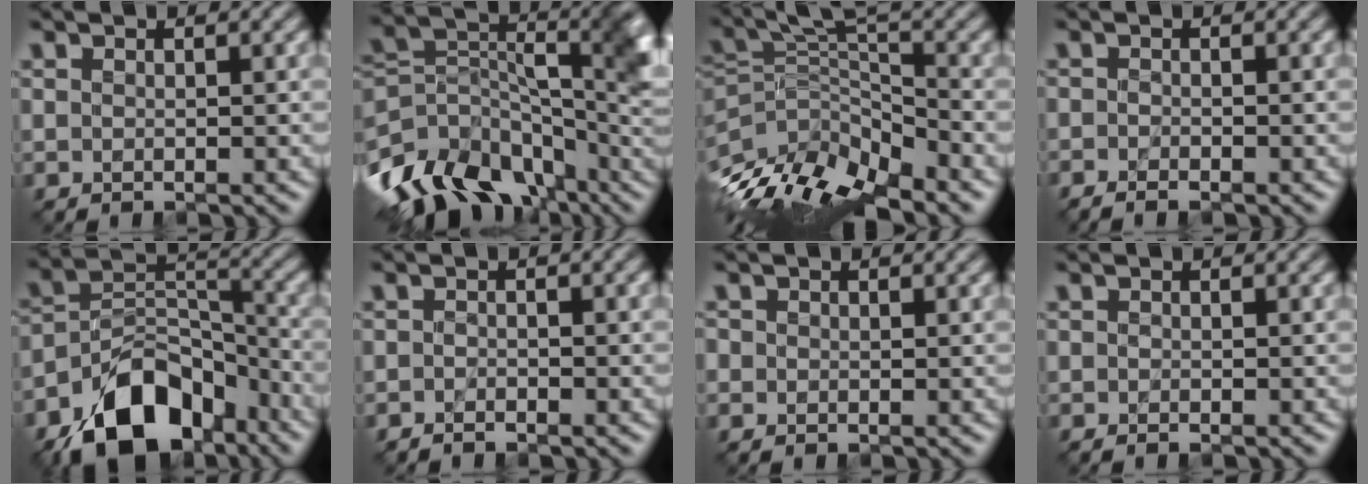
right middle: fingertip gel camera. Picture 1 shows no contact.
{"total": 12.8, "force": [-6.1, 7.8, 8.1], "torque": [-0.159, -0.001, -0.121]}
{"total": 10.3, "force": [-7.1, 3.3, 6.7], "torque": [-0.136, -0.007, -0.129]}
{"total": 1.7, "force": [-1.3, 0.4, 1.1], "torque": [-0.013, -0.006, -0.022]}
{"total": 11.0, "force": [-7.6, 6.0, 5.3], "torque": [-0.090, 0.000, -0.146]}
{"total": 1.2, "force": [-1.1, 0.2, 0.5], "torque": [-0.012, -0.005, -0.020]}
{"total": 0.6, "force": [-0.3, 0.4, -0.2], "torque": [0.003, -0.008, -0.004]}
{"total": 0.6, "force": [-0.5, 0.1, 0.3], "torque": [-0.002, -0.006, -0.007]}